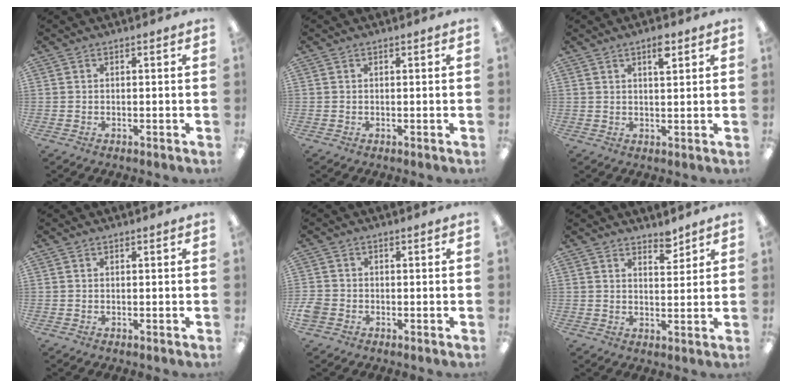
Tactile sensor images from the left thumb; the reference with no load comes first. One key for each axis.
{"total": 0.0}
{"total": 4.2, "fx": 2.7, "fy": 1.3, "fz": 2.9, "tx": -0.040, "ty": -0.005, "tz": 0.041}
{"total": 0.0}
{"total": 2.8, "fx": -1.2, "fy": 2.2, "fz": 1.2, "tx": -0.024, "ty": 0.005, "tz": -0.023}
{"total": 4.1, "fx": 3.7, "fy": 1.4, "fz": 1.1, "tx": 0.004, "ty": -0.030, "tz": 0.062}